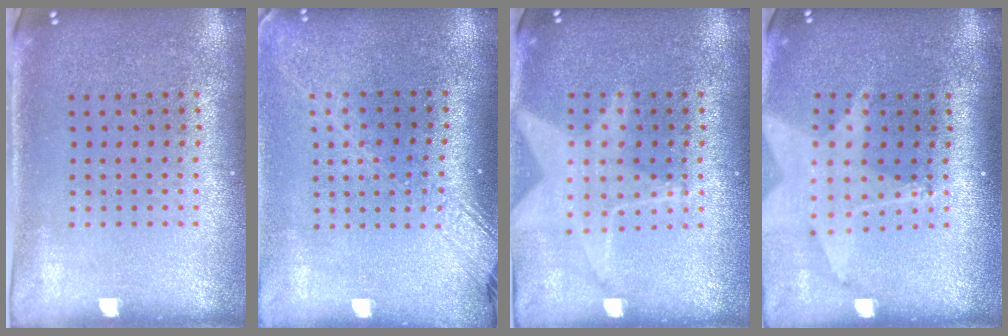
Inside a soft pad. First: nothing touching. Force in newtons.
{"total": 2.0, "press": 1.5, "slide": 1.3}
{"total": 1.3, "press": 1.3, "slide": 0.3}
{"total": 1.8, "press": 1.4, "slide": 1.0}